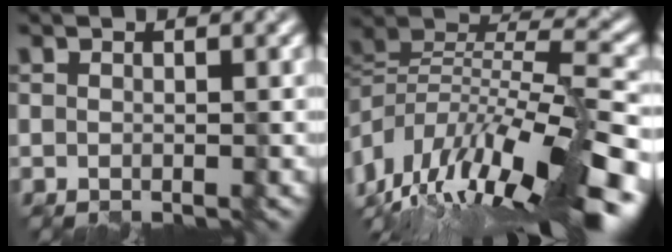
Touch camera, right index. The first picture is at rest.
{"total": 14.4, "force": [-5.3, 3.9, 12.7], "torque": [-0.219, 0.022, -0.085]}